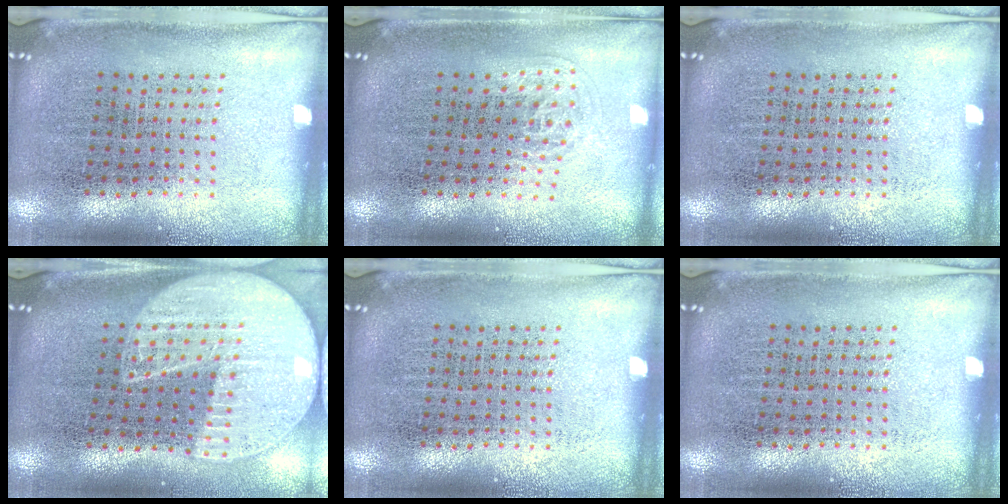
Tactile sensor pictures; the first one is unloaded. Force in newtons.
{"total": 1.0, "press": 0.6, "slide": 0.8}
{"total": 0.0}
{"total": 2.3, "press": 2.0, "slide": 1.1}
{"total": 0.0}
{"total": 0.0}